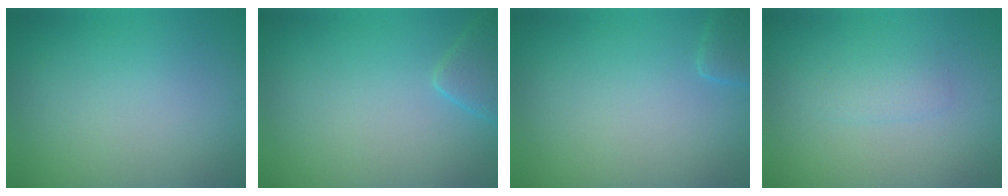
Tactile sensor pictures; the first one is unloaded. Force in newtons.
{"total": 2.6, "press": 2.6, "slide": 0.2}
{"total": 1.6, "press": 1.6, "slide": 0.1}
{"total": 1.1, "press": 1.1, "slide": 0.1}